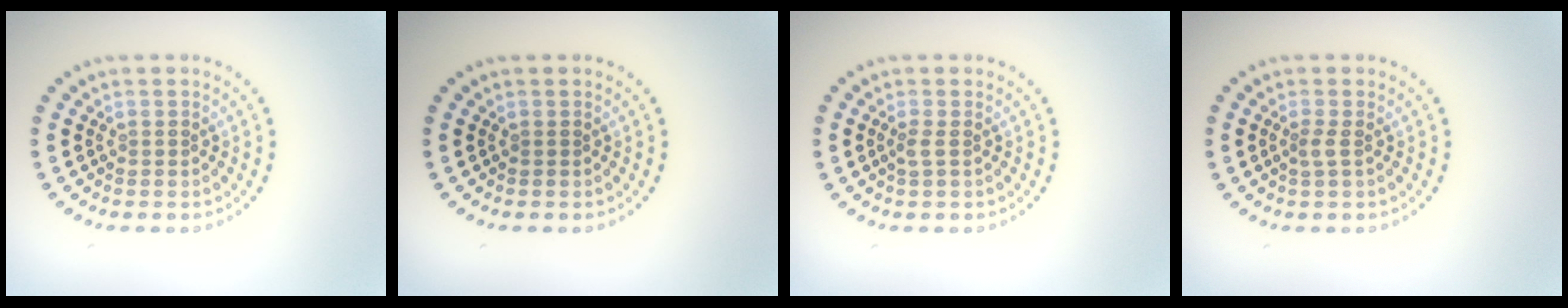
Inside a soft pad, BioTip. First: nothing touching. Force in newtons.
{"total": 0.0}
{"total": 0.9, "press": 0.6, "slide": 0.6}
{"total": 0.9, "press": 0.6, "slide": 0.7}